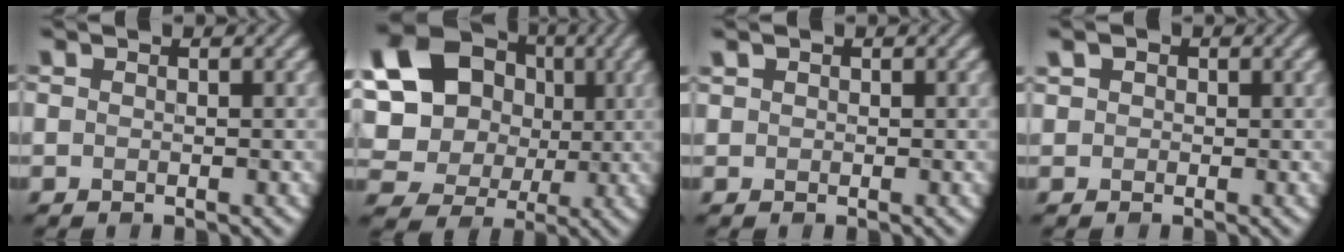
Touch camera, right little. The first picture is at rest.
{"total": 19.9, "force": [4.6, 17.7, 7.9], "torque": [-0.207, 0.022, 0.060]}
{"total": 0.7, "force": [0.5, 0.5, 0.2], "torque": [-0.004, 0.003, 0.009]}
{"total": 1.3, "force": [0.6, 1.1, 0.4], "torque": [-0.007, 0.003, 0.003]}